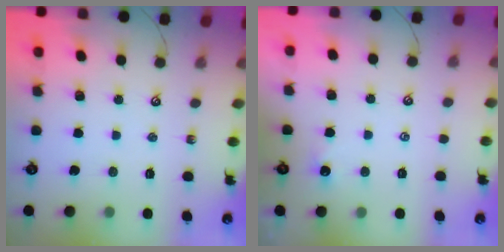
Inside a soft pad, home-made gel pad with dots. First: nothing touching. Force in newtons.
{"total": 1.8, "press": 1.8, "slide": 0.3}